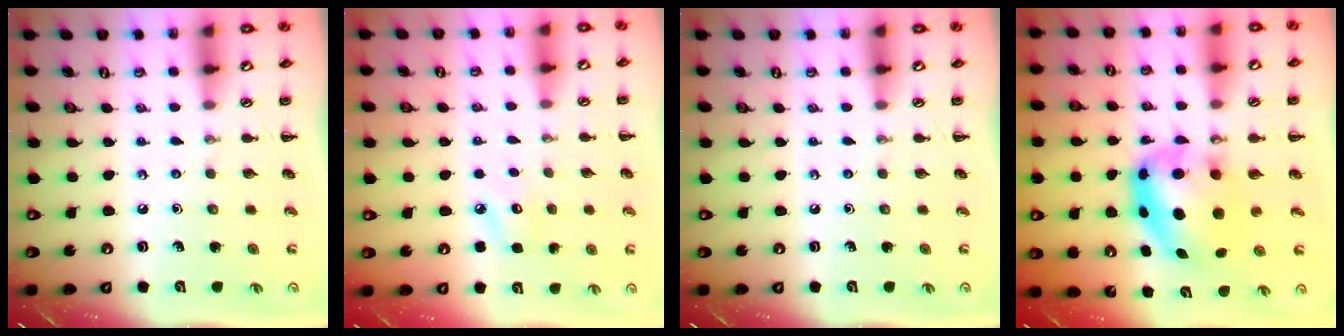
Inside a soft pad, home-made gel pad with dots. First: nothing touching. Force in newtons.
{"total": 5.8, "press": 5.6, "slide": 1.6}
{"total": 0.0}
{"total": 8.3, "press": 8.1, "slide": 1.9}